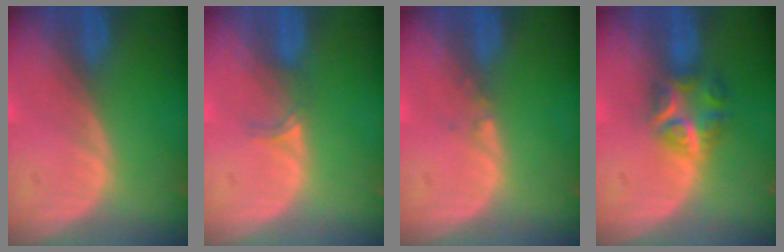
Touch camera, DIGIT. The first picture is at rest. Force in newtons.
{"total": 1.9, "press": 1.5, "slide": 1.2}
{"total": 0.6, "press": 0.5, "slide": 0.4}
{"total": 6.1, "press": 5.5, "slide": 2.7}